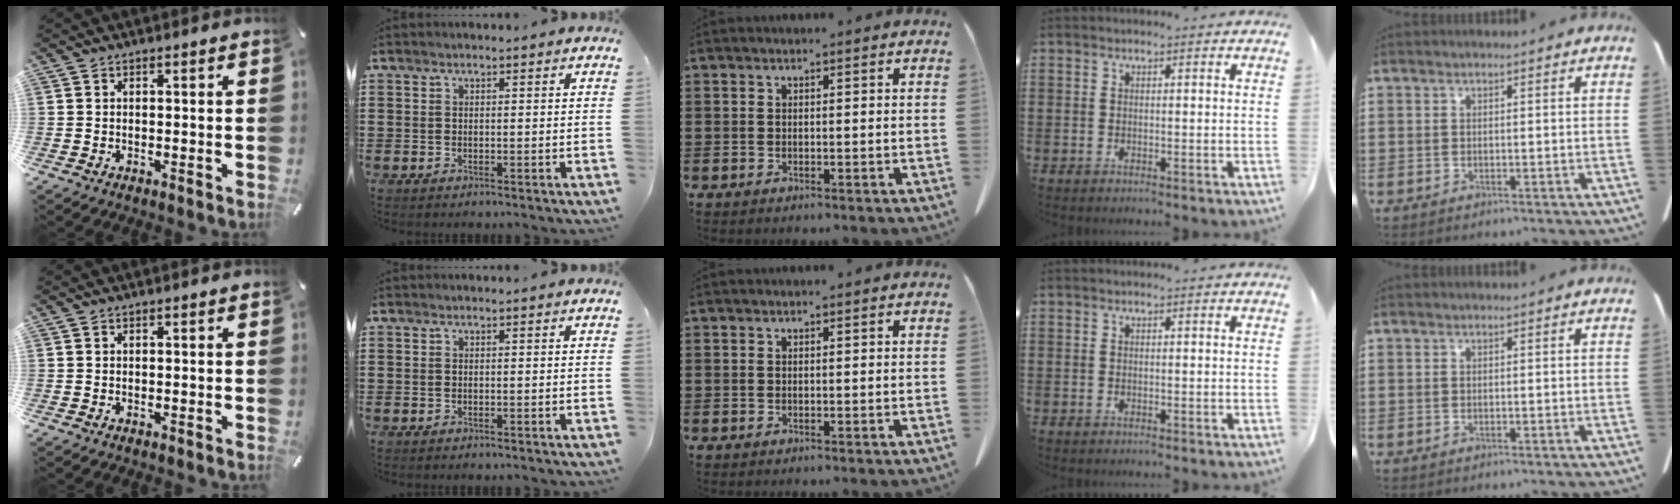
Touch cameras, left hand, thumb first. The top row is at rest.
{}